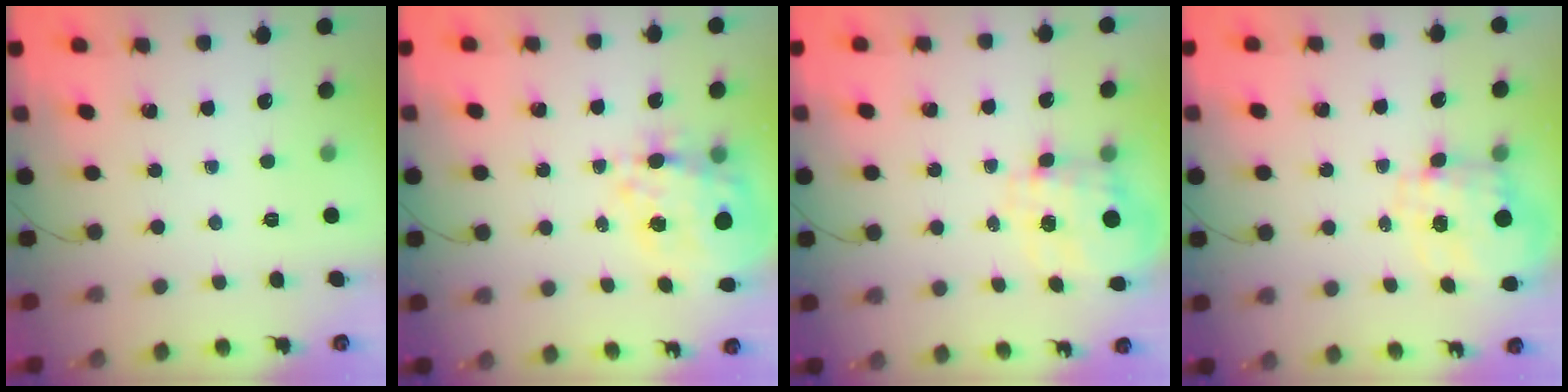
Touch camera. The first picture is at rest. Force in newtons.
{"total": 16.3, "press": 15.7, "slide": 4.3}
{"total": 3.6, "press": 3.4, "slide": 1.1}
{"total": 3.6, "press": 3.3, "slide": 1.5}